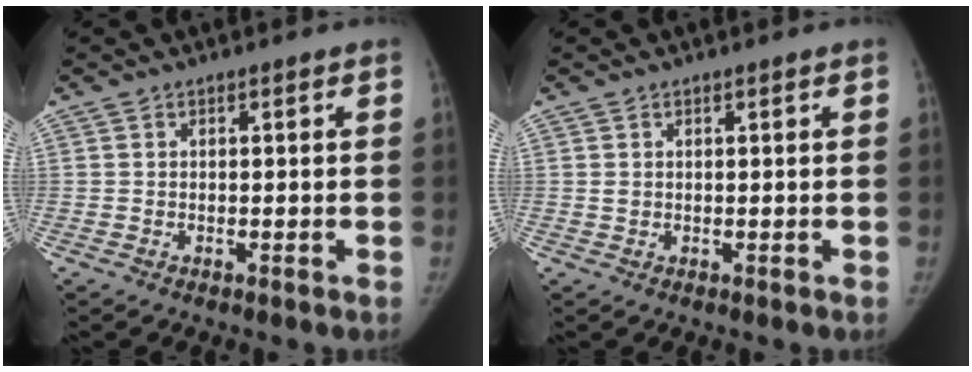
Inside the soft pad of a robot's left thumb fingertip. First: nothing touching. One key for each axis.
{"total": 0.7, "fx": 0.3, "fy": 0.5, "fz": 0.4, "tx": -0.003, "ty": -0.002, "tz": 0.009}